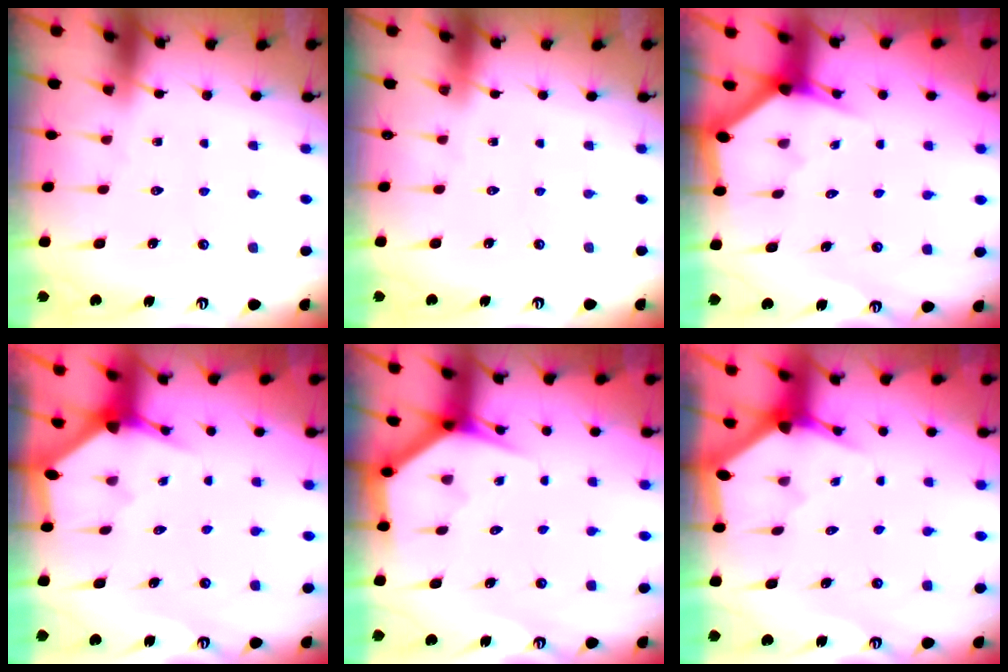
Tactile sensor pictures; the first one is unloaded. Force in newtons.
{"total": 0.0}
{"total": 3.5, "press": 3.5, "slide": 0.1}
{"total": 3.1, "press": 3.1, "slide": 0.2}
{"total": 3.6, "press": 3.6, "slide": 0.3}
{"total": 3.1, "press": 3.1, "slide": 0.2}